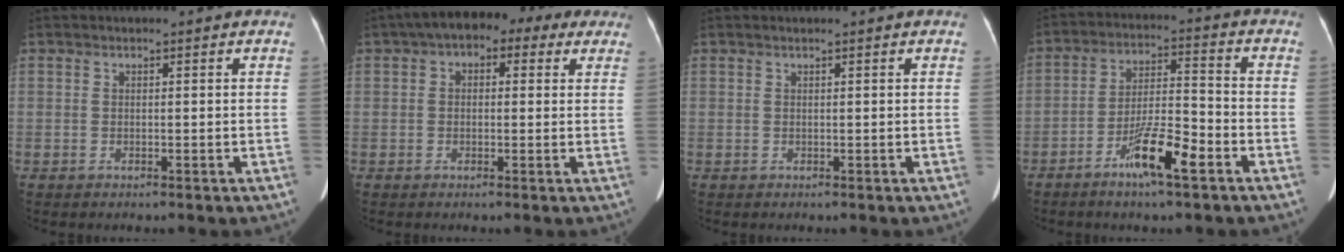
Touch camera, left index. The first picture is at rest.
{"total": 8.4, "force": [4.5, 4.6, 5.3], "torque": [-0.070, 0.047, 0.058]}
{"total": 0.0}
{"total": 9.0, "force": [-5.0, 1.0, 7.3], "torque": [-0.138, -0.002, -0.089]}